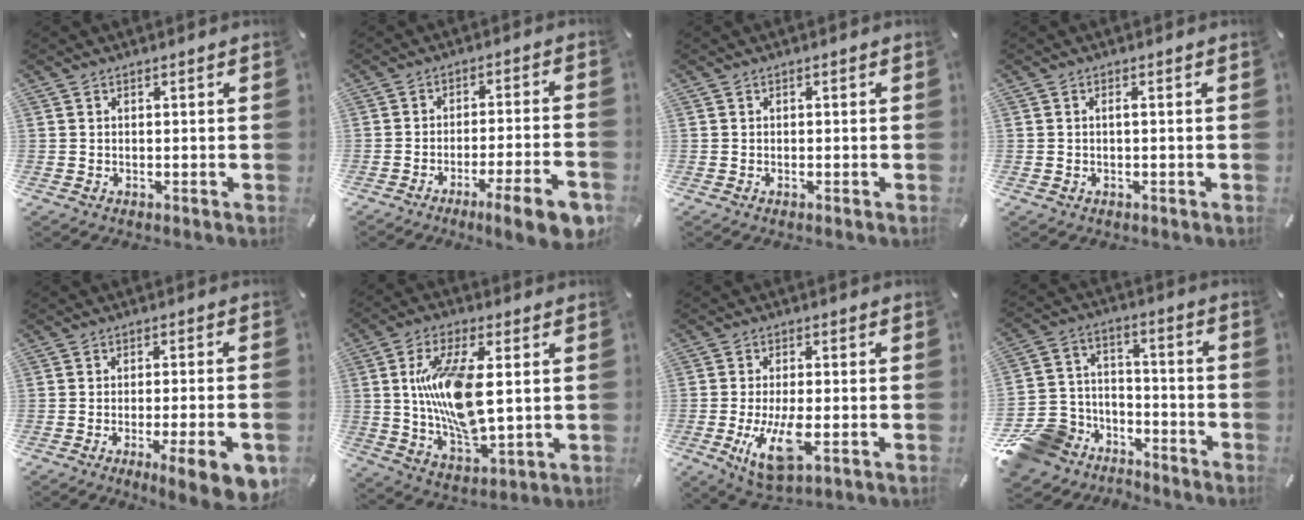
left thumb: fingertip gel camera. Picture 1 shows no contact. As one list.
[{"total": 10.5, "force": [-6.1, 1.0, 8.5], "torque": [-0.129, 0.012, -0.098]}, {"total": 0.5, "force": [-0.2, 0.1, 0.5], "torque": [-0.009, -0.003, -0.002]}, {"total": 0.7, "force": [-0.1, 0.0, 0.7], "torque": [-0.012, 0.000, -0.002]}, {"total": 9.8, "force": [-4.2, 1.1, 8.8], "torque": [-0.133, 0.003, -0.061]}, {"total": 15.8, "force": [2.4, 7.0, 13.9], "torque": [-0.297, -0.014, 0.037]}, {"total": 10.6, "force": [-2.4, 4.0, 9.5], "torque": [-0.194, -0.019, -0.040]}, {"total": 13.4, "force": [-8.6, 9.9, 2.8], "torque": [-0.066, 0.053, -0.152]}]